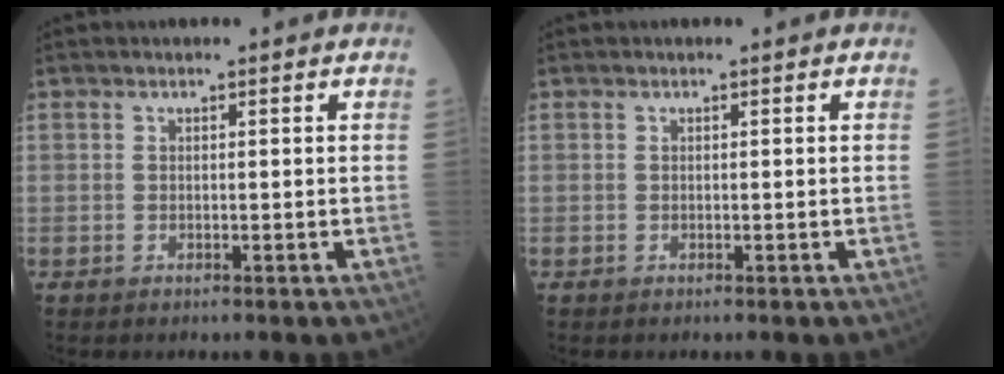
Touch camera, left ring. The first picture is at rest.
{"total": 0.0}